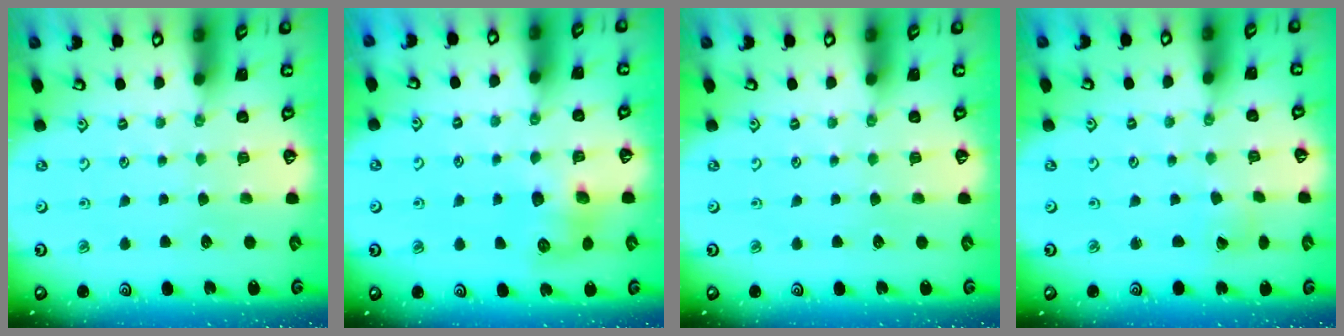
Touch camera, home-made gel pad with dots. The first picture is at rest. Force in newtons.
{"total": 8.0, "press": 8.0, "slide": 0.5}
{"total": 0.0}
{"total": 0.8, "press": 0.8, "slide": 0.0}